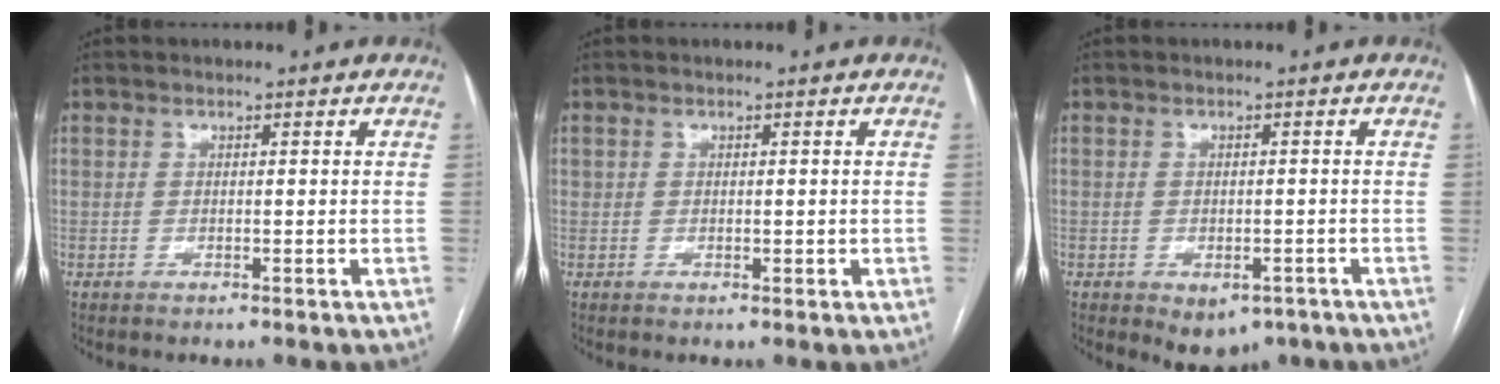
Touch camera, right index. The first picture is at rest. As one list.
[{"total": 1.2, "force": [0.1, 0.9, 0.7], "torque": [-0.011, 0.006, 0.005]}, {"total": 5.2, "force": [-3.2, 3.3, 2.4], "torque": [-0.020, -0.001, -0.034]}]